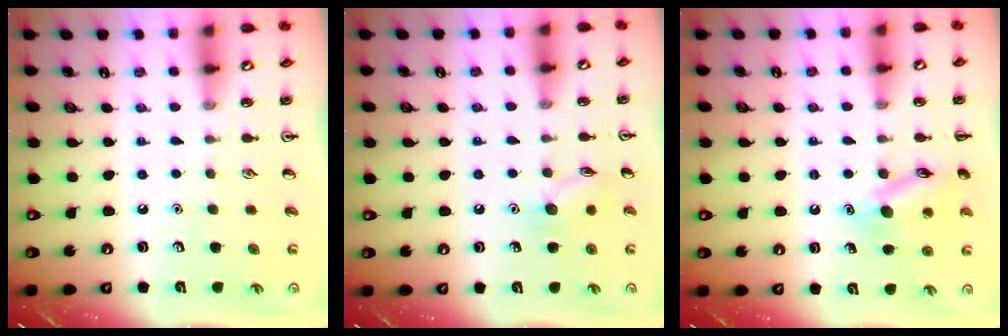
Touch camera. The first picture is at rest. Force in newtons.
{"total": 7.6, "press": 7.5, "slide": 0.9}
{"total": 12.6, "press": 12.6, "slide": 0.7}